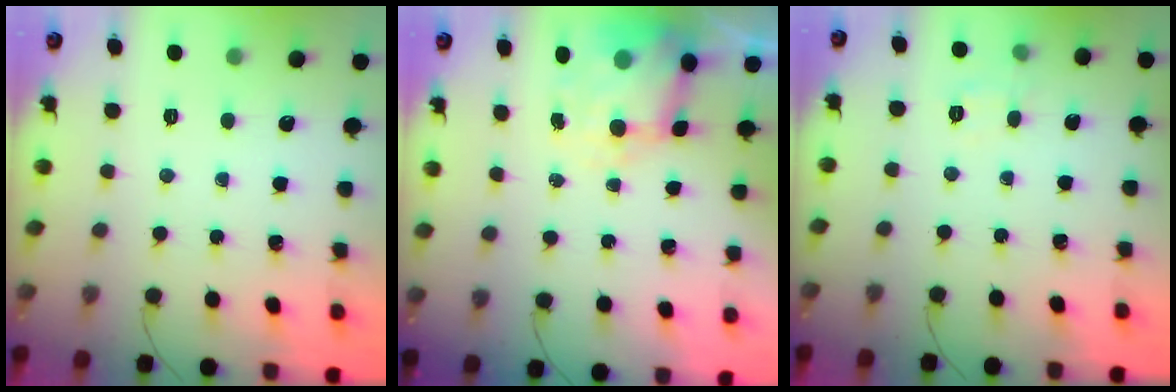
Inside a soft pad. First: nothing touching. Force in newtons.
{"total": 6.0, "press": 5.9, "slide": 0.8}
{"total": 5.7, "press": 5.5, "slide": 1.5}